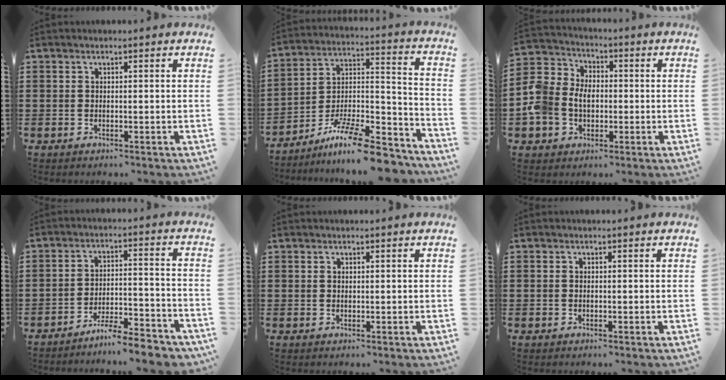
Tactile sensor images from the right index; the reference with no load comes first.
{"total": 12.4, "force": [-10.0, 2.2, 6.9], "torque": [-0.107, 0.030, -0.187]}
{"total": 7.9, "force": [-1.3, 6.9, 3.7], "torque": [-0.119, 0.011, -0.030]}
{"total": 6.3, "force": [-5.9, 0.2, 2.2], "torque": [-0.032, 0.006, -0.112]}
{"total": 0.5, "force": [0.2, 0.4, 0.3], "torque": [-0.007, 0.002, 0.005]}
{"total": 0.6, "force": [0.0, 0.5, 0.2], "torque": [-0.006, 0.002, -0.001]}